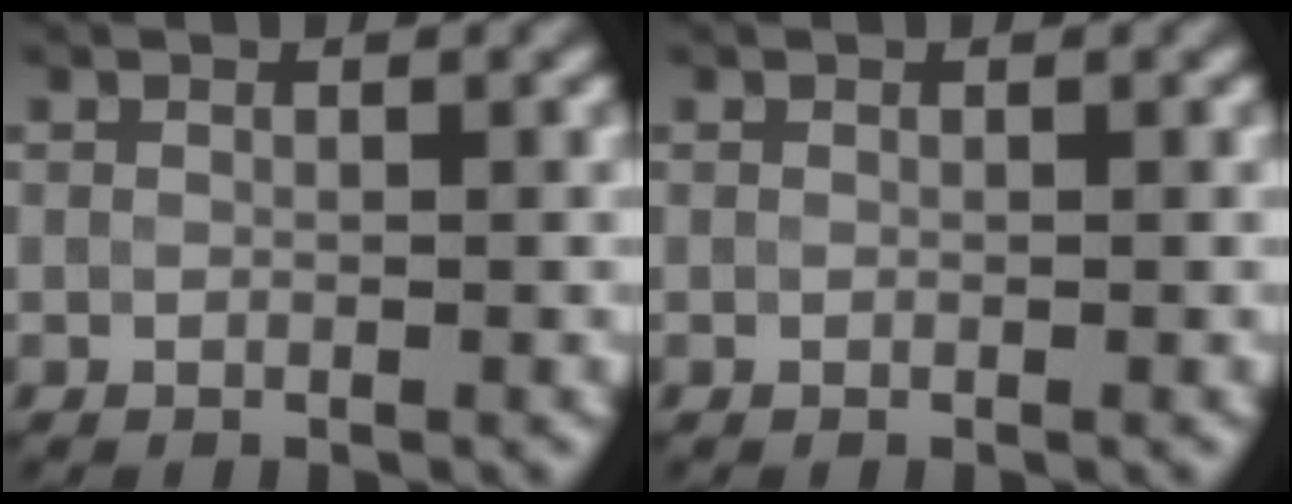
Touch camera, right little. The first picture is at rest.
{"total": 0.0}